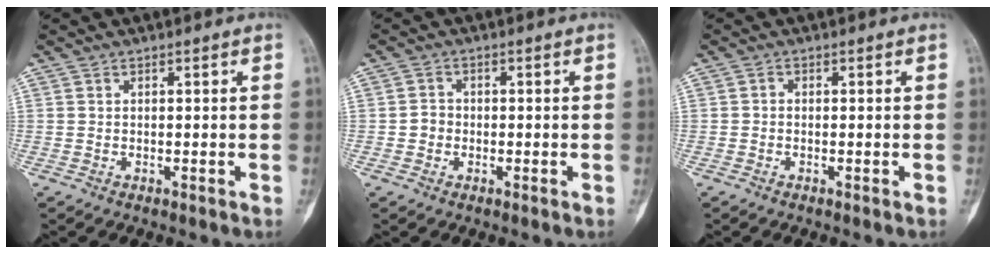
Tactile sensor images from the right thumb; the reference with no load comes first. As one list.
[{"total": 2.3, "force": [-0.5, 2.1, 0.8], "torque": [-0.002, 0.008, -0.015]}, {"total": 0.6, "force": [-0.3, 0.4, 0.3], "torque": [-0.003, 0.002, -0.010]}]